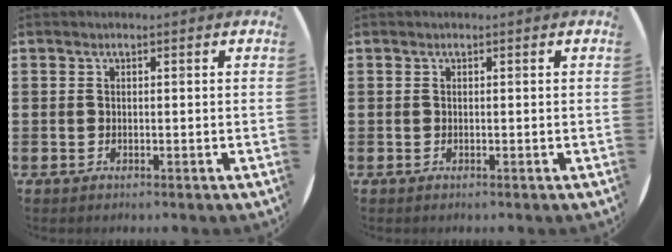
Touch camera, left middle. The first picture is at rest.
{"total": 0.0}